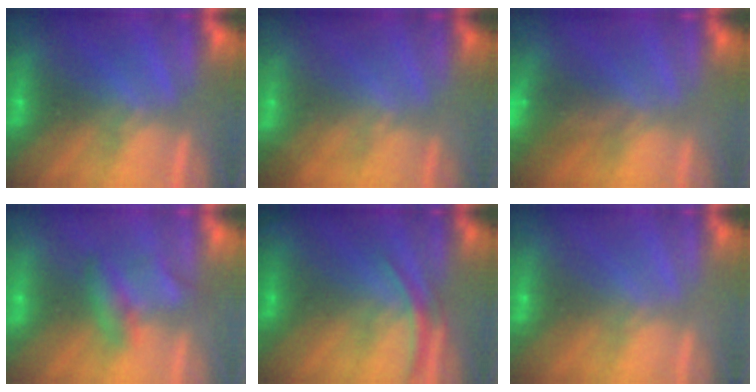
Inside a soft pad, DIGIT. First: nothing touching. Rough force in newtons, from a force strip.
{"total": 1.8}
{"total": 7.0}
{"total": 2.2}
{"total": 2.8}
{"total": 3.5}